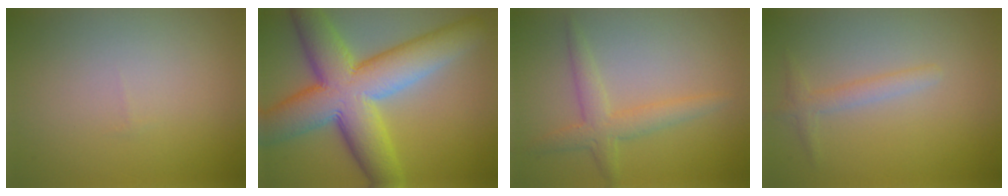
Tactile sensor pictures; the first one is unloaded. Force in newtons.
{"total": 12.5, "press": 12.5, "slide": 0.8}
{"total": 2.9, "press": 2.9, "slide": 0.1}
{"total": 1.6, "press": 1.6, "slide": 0.1}